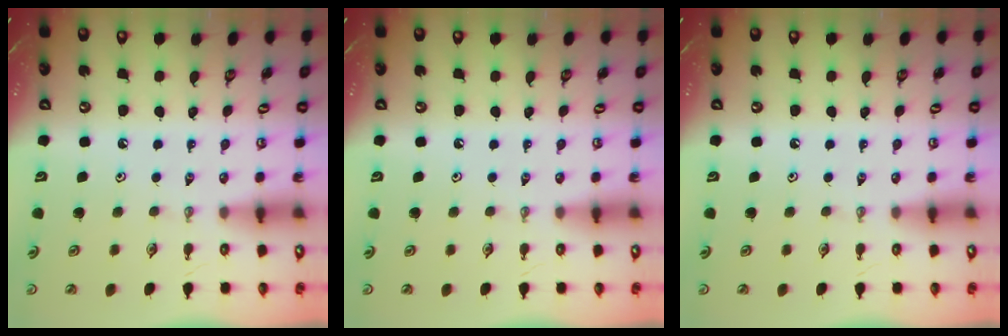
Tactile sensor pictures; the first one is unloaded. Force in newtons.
{"total": 0.0}
{"total": 0.0}